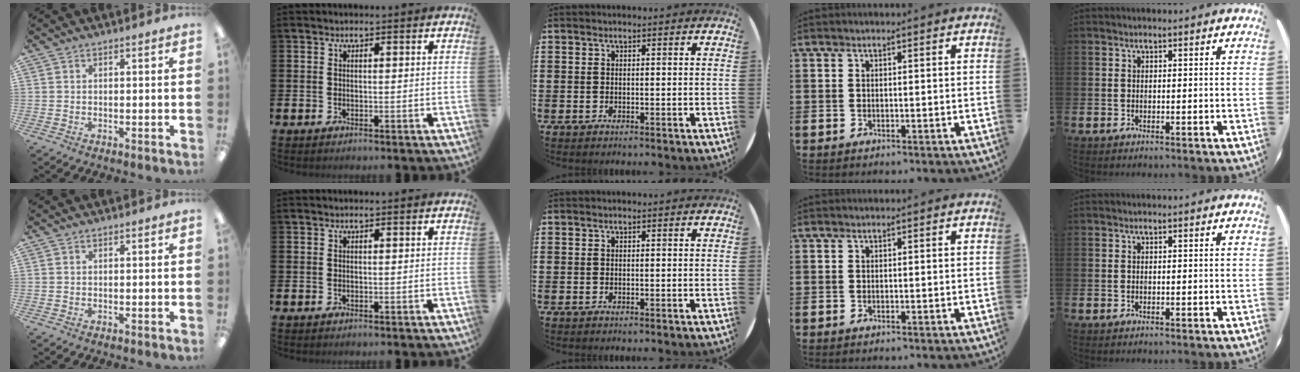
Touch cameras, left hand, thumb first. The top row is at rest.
{}